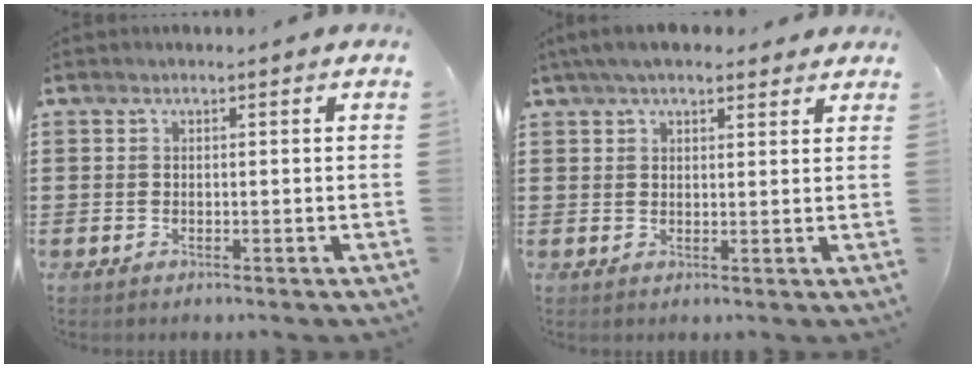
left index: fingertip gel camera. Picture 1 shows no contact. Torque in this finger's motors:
{"motor_torque": [1.05, -1.09, 0.85, 0.21]}